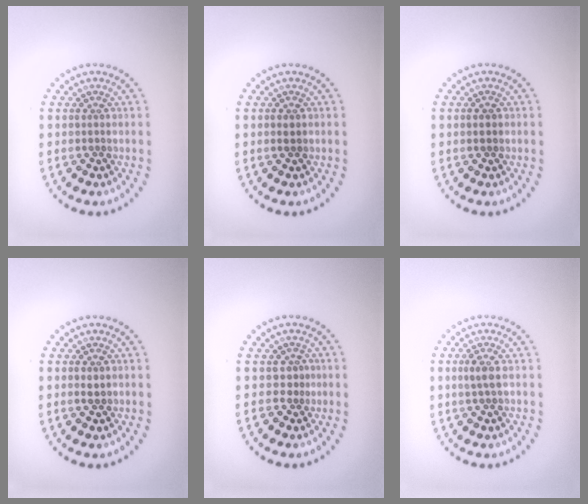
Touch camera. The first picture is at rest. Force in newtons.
{"total": 0.8, "press": 0.8, "slide": 0.3}
{"total": 1.1, "press": 1.1, "slide": 0.1}
{"total": 0.8, "press": 0.8, "slide": 0.1}
{"total": 1.1, "press": 0.5, "slide": 1.0}
{"total": 1.5, "press": 1.4, "slide": 0.3}